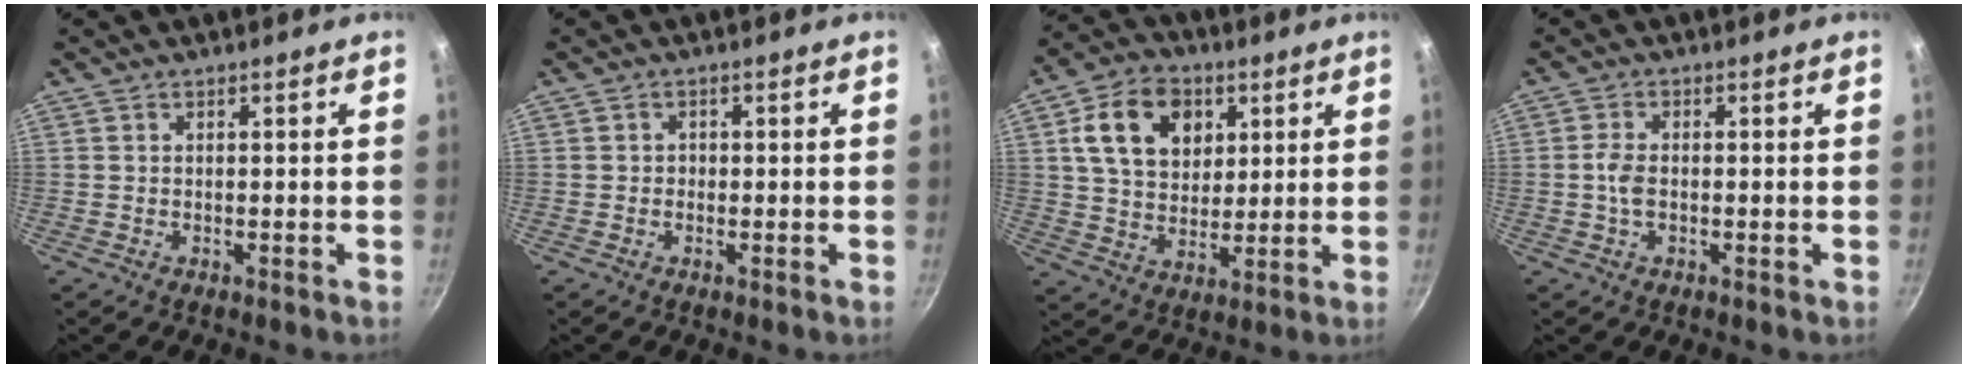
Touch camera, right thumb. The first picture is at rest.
{"total": 1.0, "force": [-0.2, 1.0, 0.2], "torque": [0.001, 0.001, -0.005]}
{"total": 14.2, "force": [4.7, 10.5, 8.3], "torque": [-0.117, -0.005, 0.076]}
{"total": 3.2, "force": [-0.3, 1.8, 2.7], "torque": [-0.056, 0.007, -0.012]}